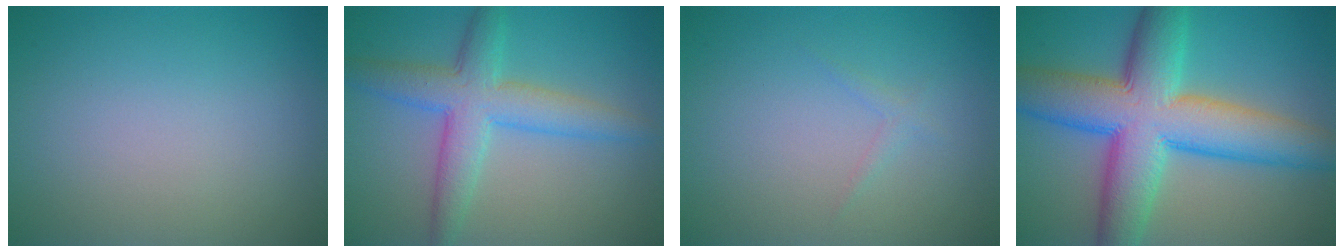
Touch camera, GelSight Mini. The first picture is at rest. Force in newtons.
{"total": 5.4, "press": 5.4, "slide": 0.0}
{"total": 0.7, "press": 0.7, "slide": 0.0}
{"total": 12.0, "press": 12.0, "slide": 0.3}